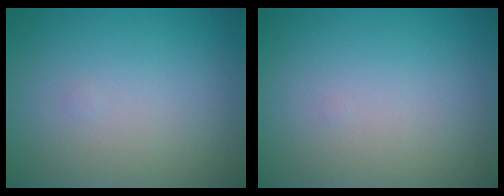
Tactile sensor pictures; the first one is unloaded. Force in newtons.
{"total": 0.0}